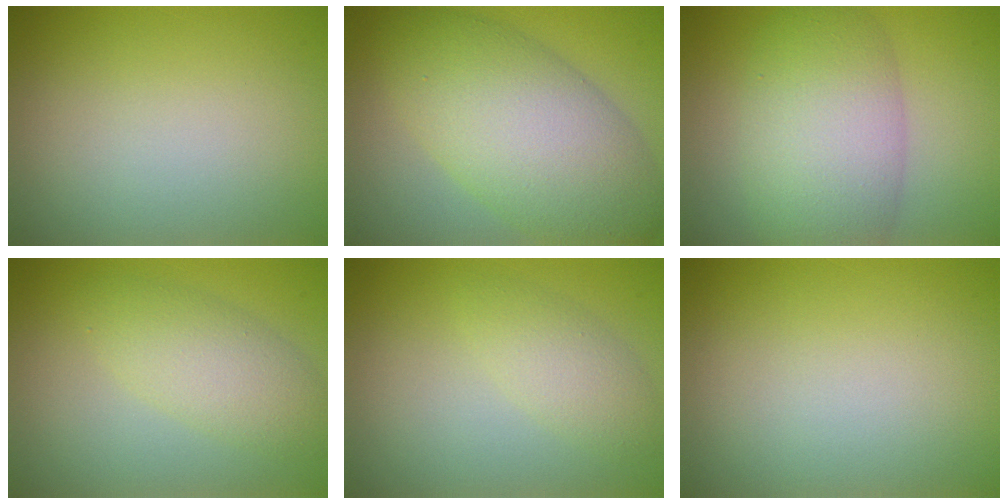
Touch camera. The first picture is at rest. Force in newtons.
{"total": 9.6, "press": 9.6, "slide": 0.1}
{"total": 7.8, "press": 7.8, "slide": 0.3}
{"total": 3.8, "press": 3.8, "slide": 0.2}
{"total": 2.5, "press": 2.5, "slide": 0.1}
{"total": 0.0}